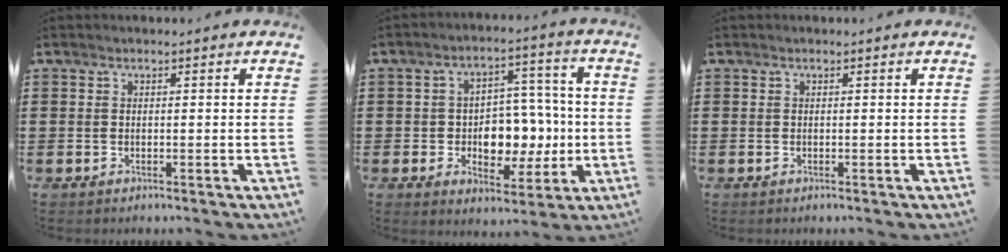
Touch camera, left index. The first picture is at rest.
{"total": 7.9, "force": [-0.7, 6.0, 5.1], "torque": [-0.083, 0.010, -0.011]}
{"total": 0.0}